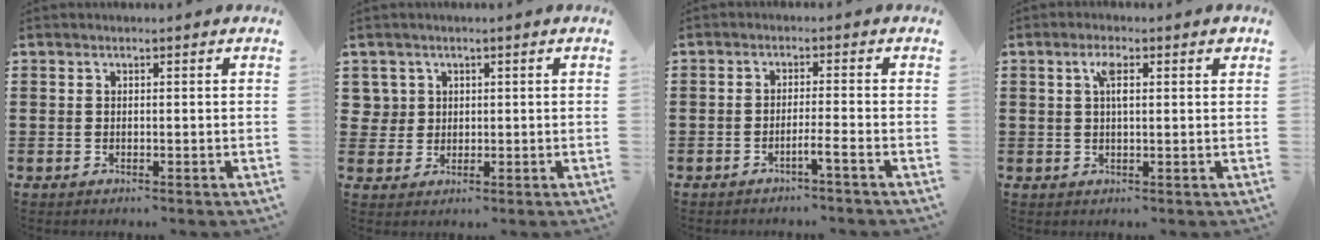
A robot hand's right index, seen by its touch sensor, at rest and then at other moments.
{"total": 2.8, "force": [0.8, 2.6, 0.1], "torque": [-0.017, 0.012, 0.015]}
{"total": 2.3, "force": [-1.6, -0.5, 1.5], "torque": [-0.026, -0.003, -0.031]}
{"total": 3.3, "force": [1.1, 0.9, 3.0], "torque": [-0.046, 0.001, 0.013]}